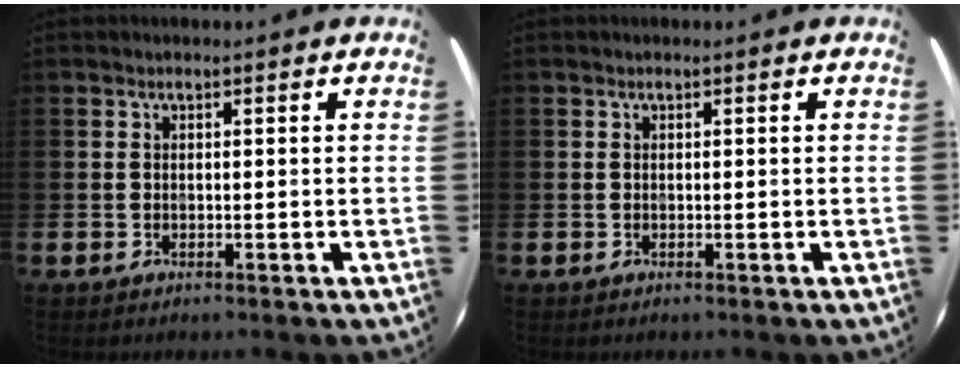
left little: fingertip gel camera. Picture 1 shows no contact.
{"total": 0.0}